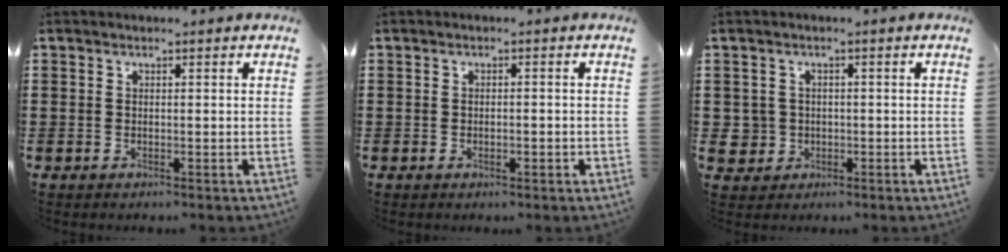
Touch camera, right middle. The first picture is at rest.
{"total": 1.0, "force": [-0.5, 0.3, 0.9], "torque": [-0.018, -0.004, -0.007]}
{"total": 3.0, "force": [-0.3, 3.0, 0.3], "torque": [-0.021, 0.008, -0.009]}